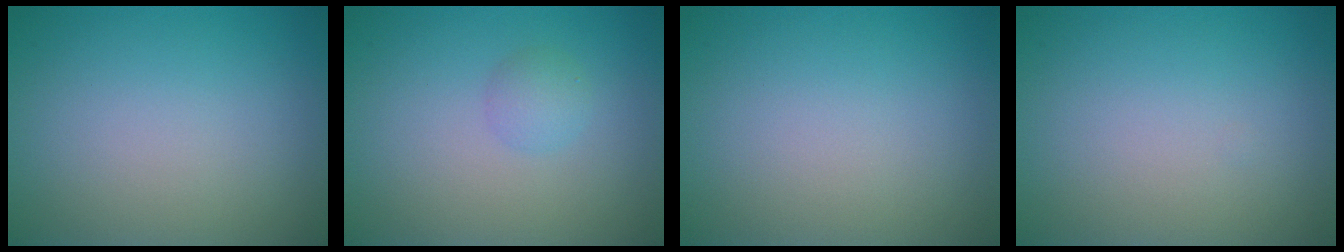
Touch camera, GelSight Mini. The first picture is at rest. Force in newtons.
{"total": 1.4, "press": 1.4, "slide": 0.1}
{"total": 0.0}
{"total": 0.0}